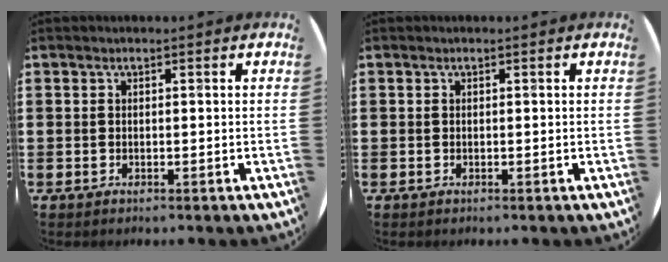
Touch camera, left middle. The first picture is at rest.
{"total": 0.0}